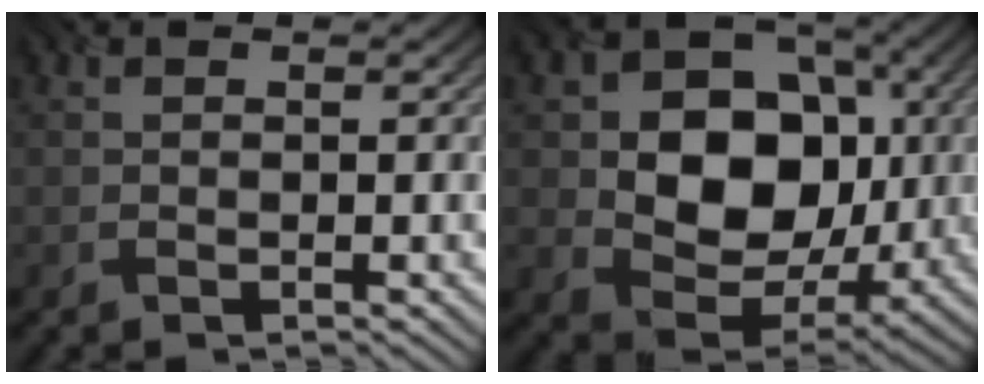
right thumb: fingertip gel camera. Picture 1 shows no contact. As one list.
[{"total": 12.6, "force": [0.6, 9.9, 7.9], "torque": [-0.141, -0.006, 0.006]}]